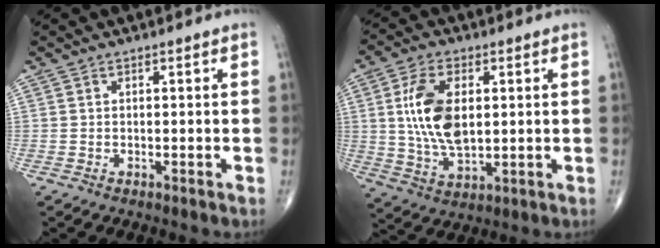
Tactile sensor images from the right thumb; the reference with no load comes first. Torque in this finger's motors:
{"motor_torque": [0.95, 2.20, 1.47, 0.37, 0.18]}